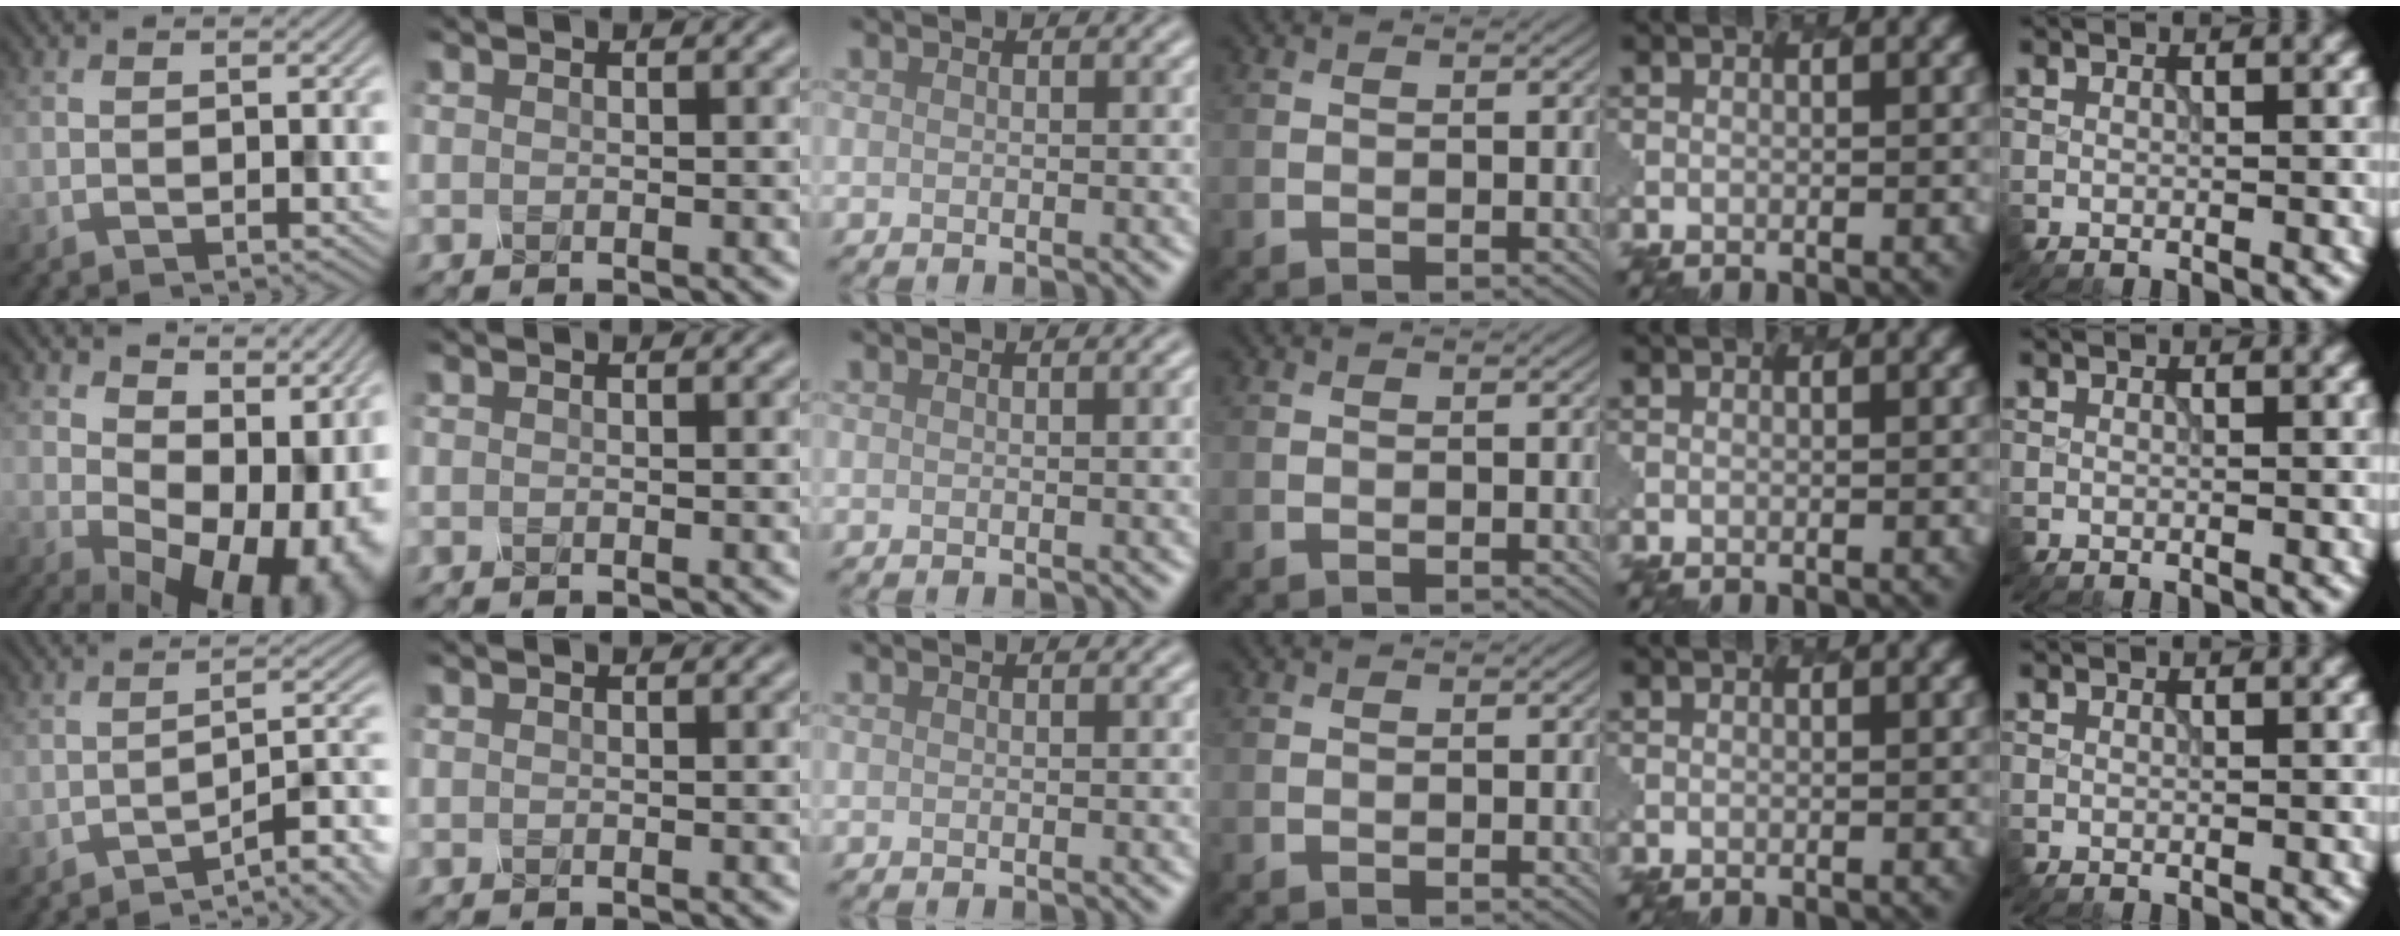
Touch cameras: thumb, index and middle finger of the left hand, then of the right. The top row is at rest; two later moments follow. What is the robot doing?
{"motion": "dispense", "object": "dispenser bottle"}